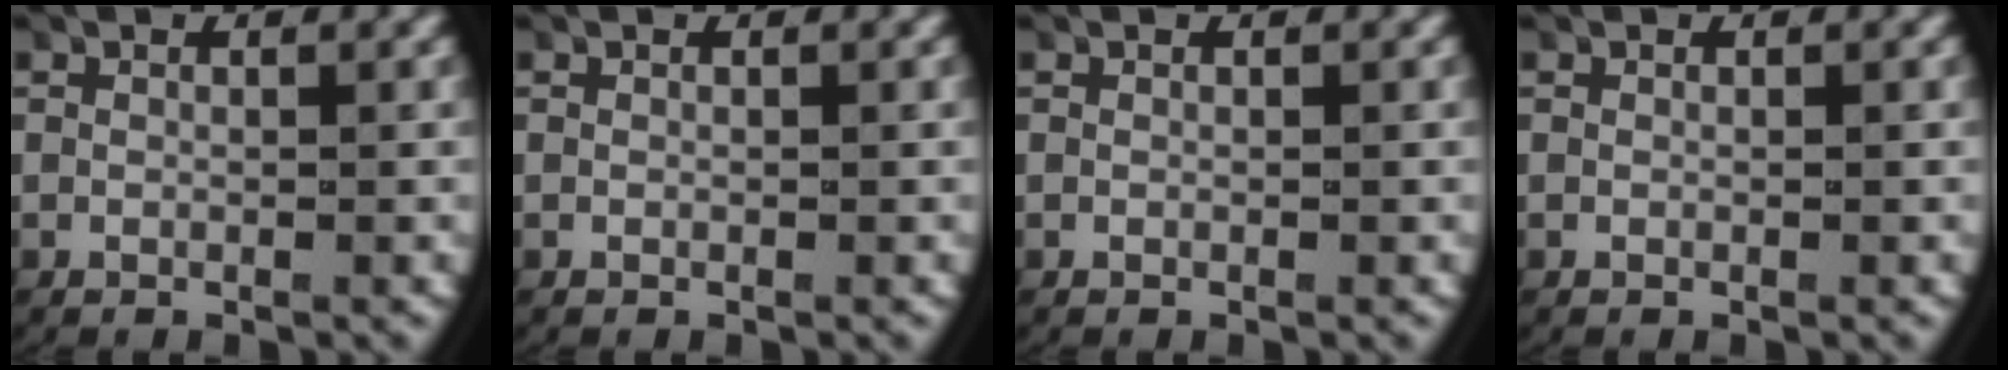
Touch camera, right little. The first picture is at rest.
{"total": 0.0}
{"total": 0.0}
{"total": 0.0}